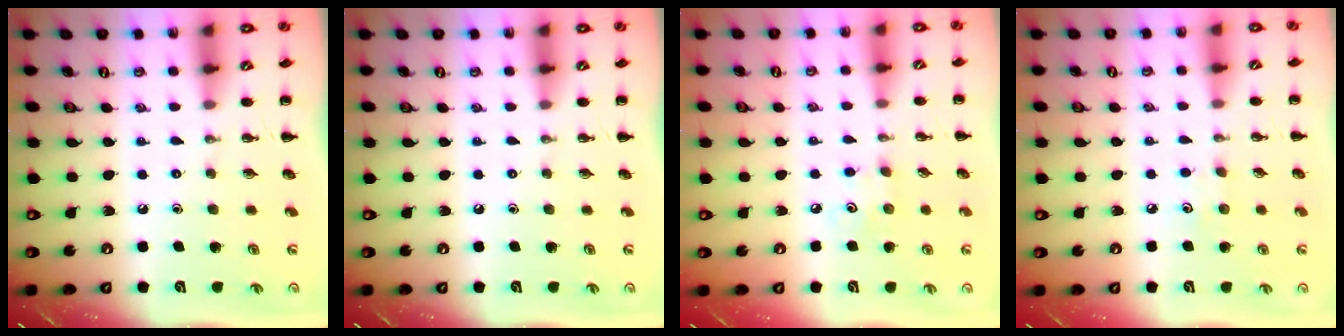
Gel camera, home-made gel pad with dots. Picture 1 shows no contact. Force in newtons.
{"total": 0.0}
{"total": 3.7, "press": 3.6, "slide": 1.0}
{"total": 4.0, "press": 3.9, "slide": 1.1}